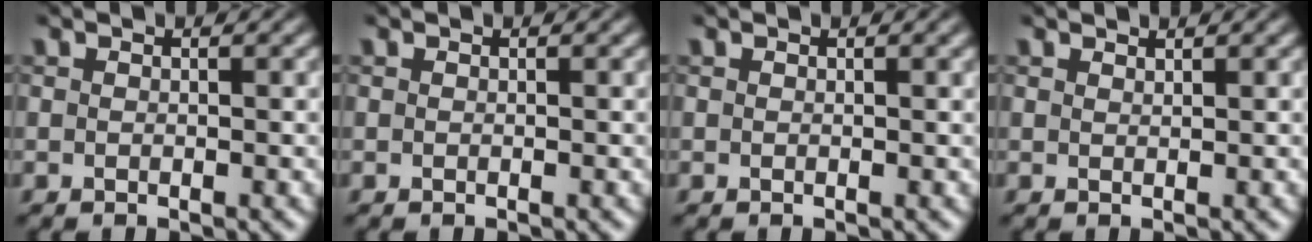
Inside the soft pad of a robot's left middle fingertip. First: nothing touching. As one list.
[{"total": 0.0}, {"total": 0.8, "force": [0.4, 0.2, 0.6], "torque": [-0.006, 0.004, 0.006]}, {"total": 0.7, "force": [0.7, 0.0, 0.1], "torque": [0.001, 0.000, 0.013]}]